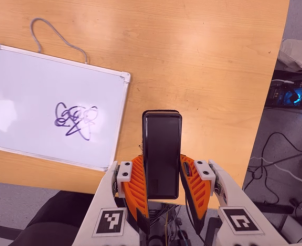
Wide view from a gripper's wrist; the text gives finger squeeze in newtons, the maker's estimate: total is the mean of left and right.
{"total": 4.0, "left": 2.5, "right": 5.6}